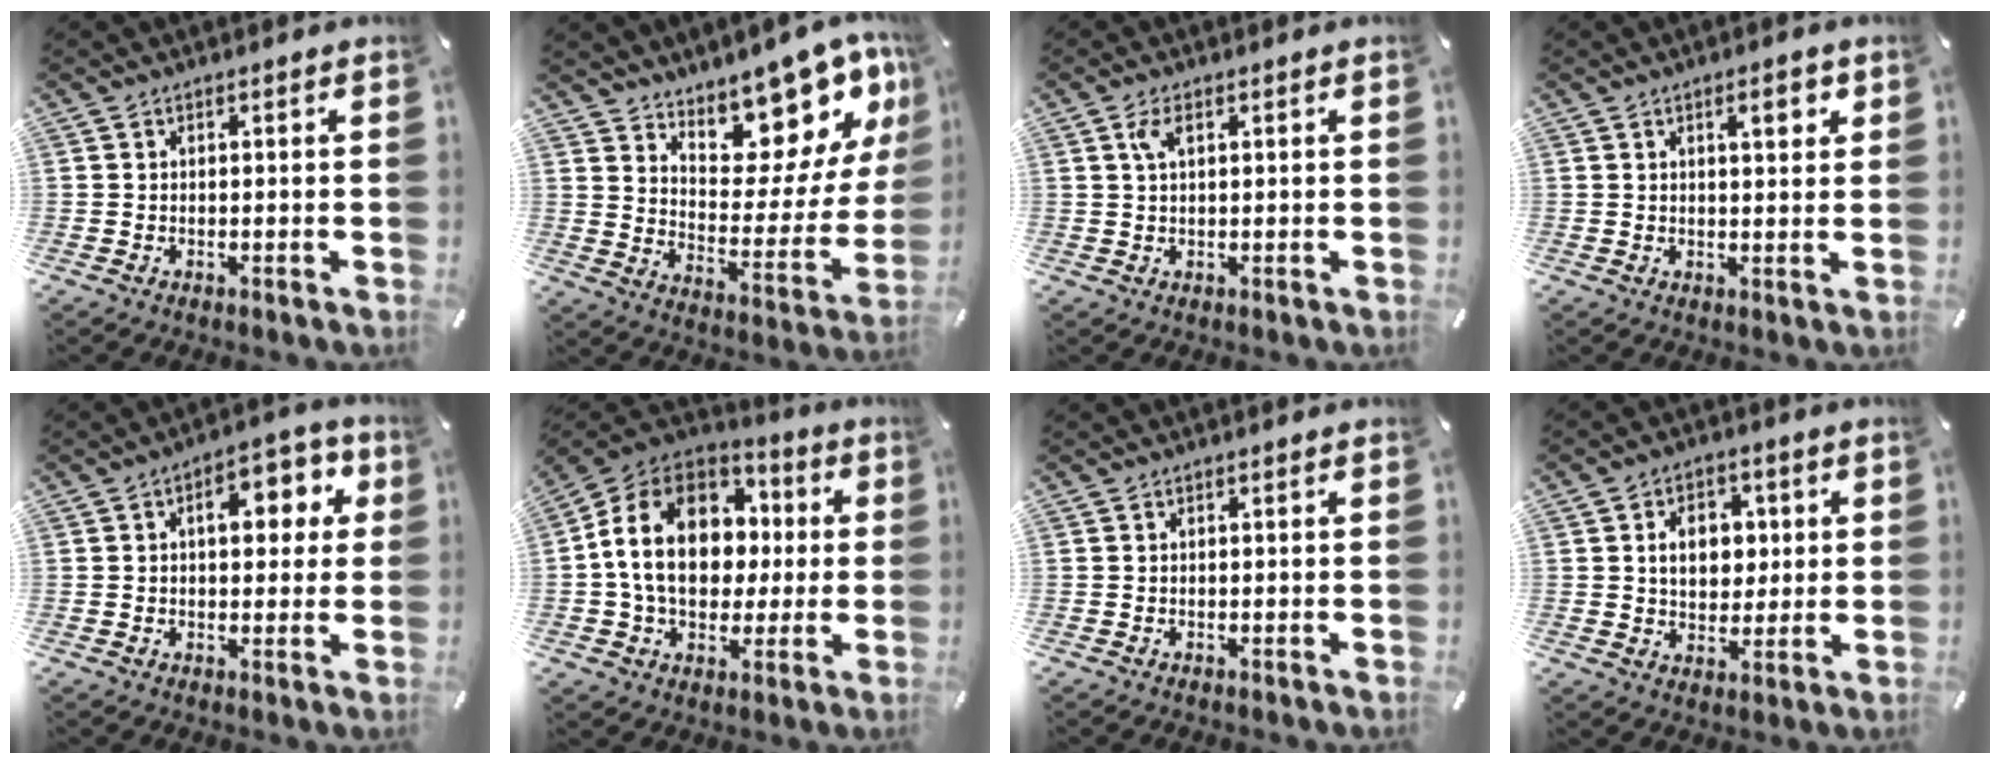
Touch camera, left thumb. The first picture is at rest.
{"total": 14.2, "force": [12.6, 5.3, 3.7], "torque": [-0.037, -0.133, 0.214]}
{"total": 2.5, "force": [0.9, 0.9, 2.2], "torque": [-0.045, 0.007, 0.014]}
{"total": 4.5, "force": [2.2, 1.3, 3.7], "torque": [-0.054, -0.005, 0.031]}
{"total": 10.0, "force": [2.3, 6.0, 7.7], "torque": [-0.091, -0.004, 0.029]}
{"total": 18.4, "force": [1.3, 14.5, 11.3], "torque": [-0.235, 0.010, 0.026]}
{"total": 0.0}
{"total": 9.1, "force": [1.5, 7.1, 5.6], "torque": [-0.082, 0.005, 0.023]}